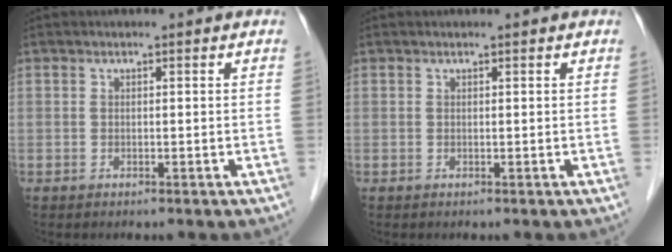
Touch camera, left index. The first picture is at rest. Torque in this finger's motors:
{"motor_torque": [0.15, 0.06, -0.08, 0.01]}